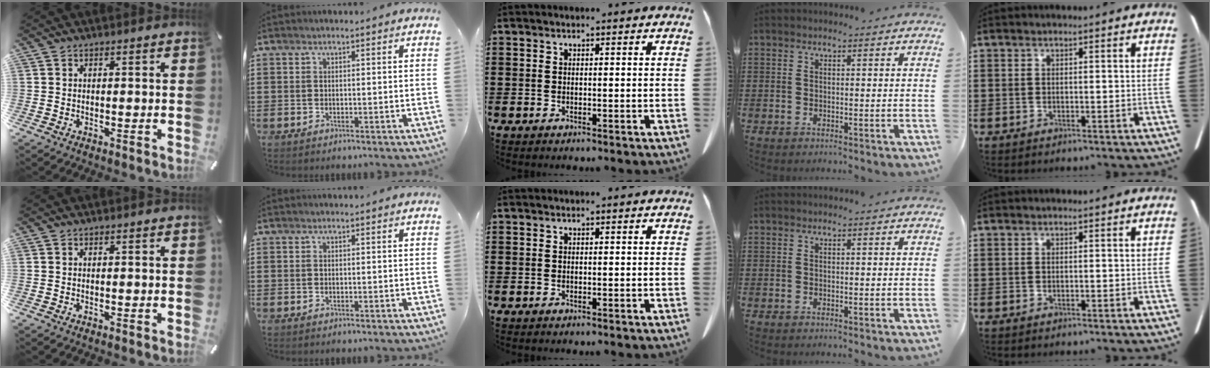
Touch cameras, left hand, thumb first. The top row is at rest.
{}